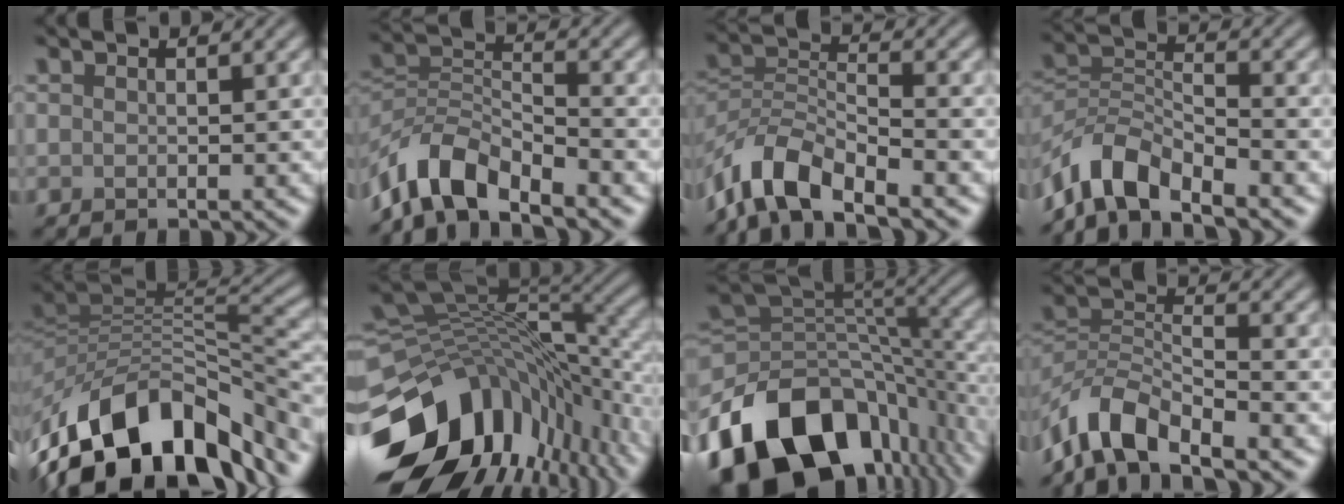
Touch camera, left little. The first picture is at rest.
{"total": 6.6, "force": [-5.2, 2.3, 3.3], "torque": [-0.055, 0.000, -0.110]}
{"total": 7.2, "force": [-5.4, 2.4, 4.1], "torque": [-0.071, 0.001, -0.115]}
{"total": 6.2, "force": [-5.0, 2.1, 2.9], "torque": [-0.047, 0.001, -0.108]}
{"total": 12.8, "force": [-6.8, 6.9, 8.5], "torque": [-0.141, 0.018, -0.126]}
{"total": 16.3, "force": [-6.5, 10.5, 10.6], "torque": [-0.198, -0.036, -0.090]}
{"total": 16.3, "force": [-8.8, 10.1, 9.3], "torque": [-0.195, -0.003, -0.140]}
{"total": 6.6, "force": [-5.1, 2.2, 3.6], "torque": [-0.060, 0.002, -0.110]}